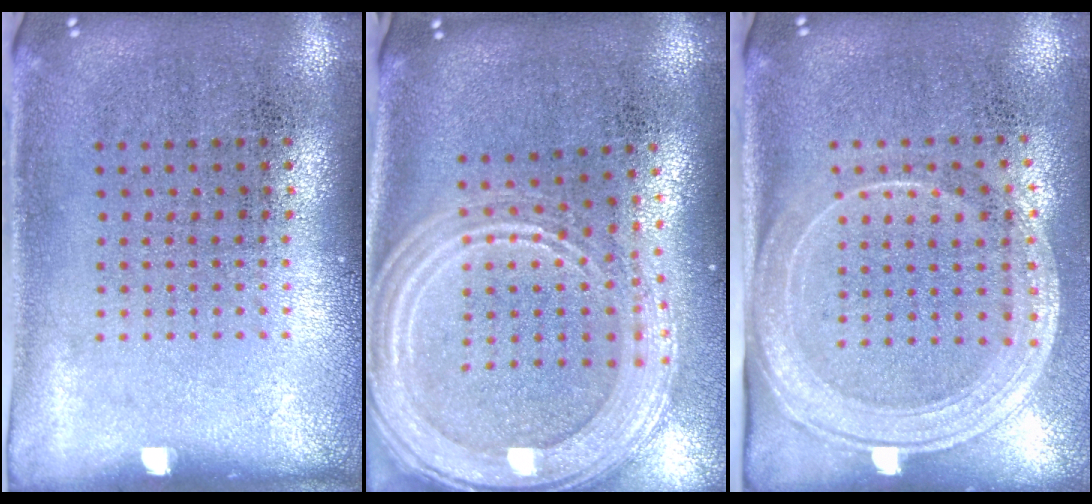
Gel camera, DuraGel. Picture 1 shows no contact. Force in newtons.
{"total": 3.0, "press": 2.5, "slide": 1.6}
{"total": 2.0, "press": 1.7, "slide": 1.1}